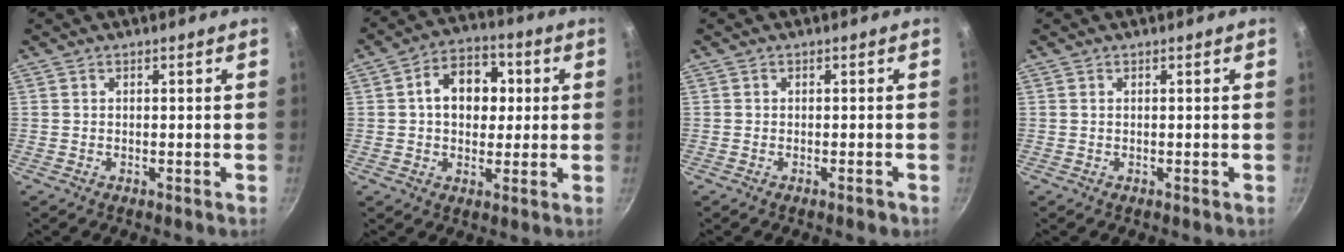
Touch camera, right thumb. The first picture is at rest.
{"total": 11.1, "force": [1.6, 8.1, 7.4], "torque": [-0.072, 0.015, 0.012]}
{"total": 1.1, "force": [-0.7, 0.4, 0.7], "torque": [-0.009, 0.009, -0.010]}
{"total": 0.0}